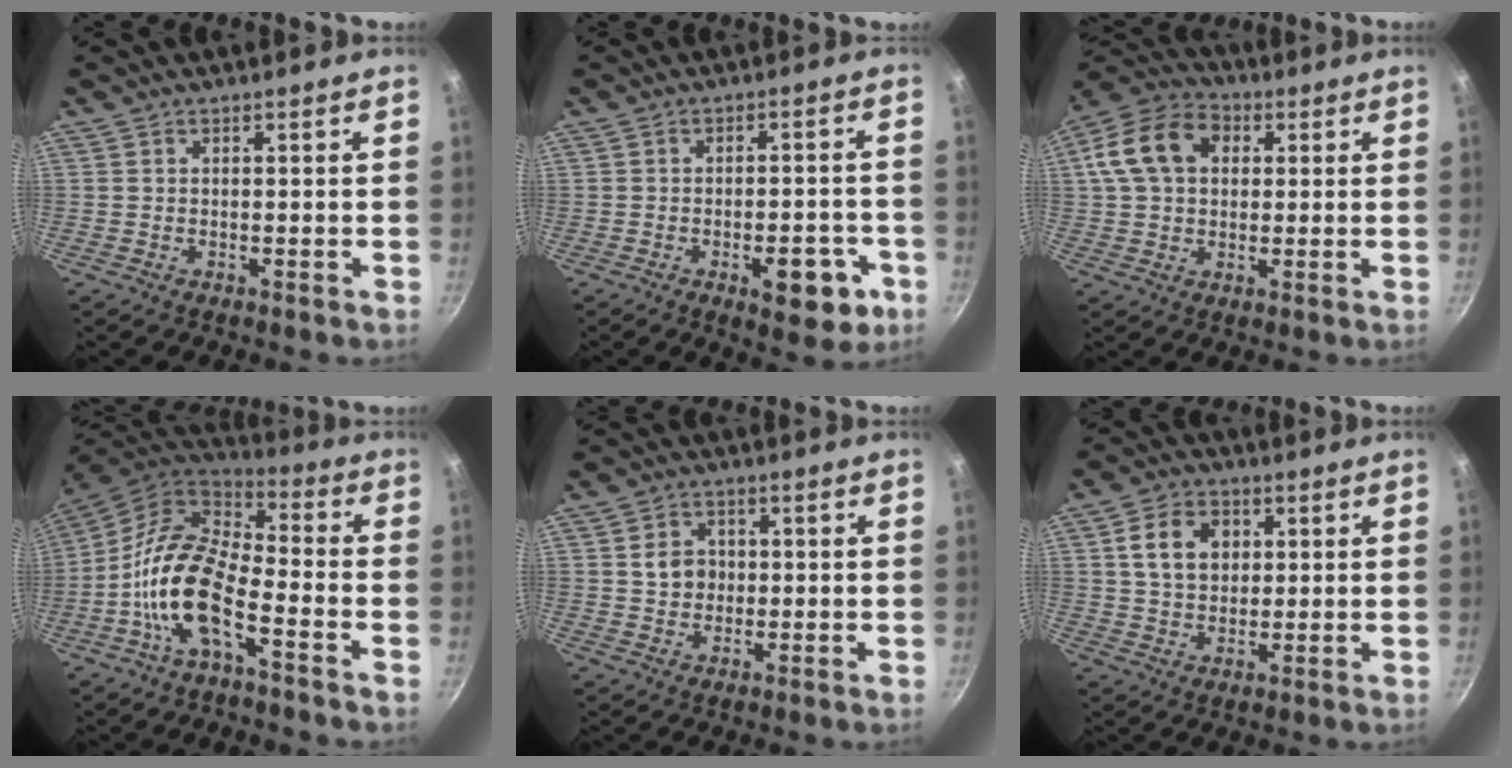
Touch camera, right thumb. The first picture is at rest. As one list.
[{"total": 9.8, "force": [-3.9, 4.5, 7.7], "torque": [-0.070, 0.019, -0.044]}, {"total": 13.7, "force": [3.0, 10.2, 8.6], "torque": [-0.137, 0.026, 0.034]}, {"total": 15.9, "force": [-5.8, 7.2, 12.9], "torque": [-0.243, 0.048, -0.129]}, {"total": 5.2, "force": [0.4, 4.5, 2.6], "torque": [-0.019, 0.005, 0.003]}, {"total": 9.0, "force": [2.2, 6.9, 5.3], "torque": [-0.073, 0.005, 0.034]}]